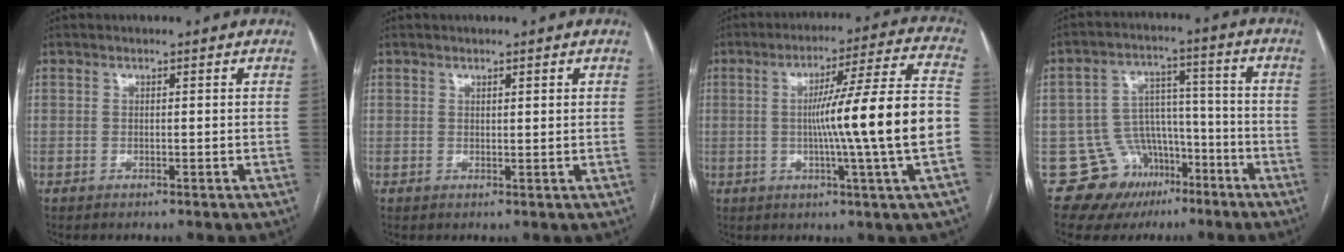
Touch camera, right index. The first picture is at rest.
{"total": 1.0, "force": [0.6, 0.1, 0.7], "torque": [-0.014, -0.001, 0.009]}
{"total": 17.0, "force": [-2.0, -1.8, 16.7], "torque": [-0.248, 0.005, -0.040]}
{"total": 10.5, "force": [-6.0, 8.4, 1.6], "torque": [-0.015, 0.066, -0.081]}